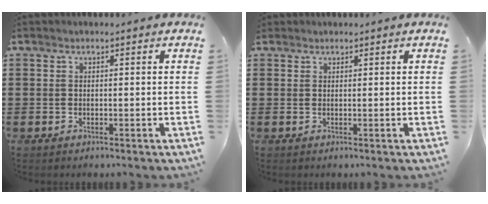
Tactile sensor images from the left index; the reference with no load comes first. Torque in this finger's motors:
{"motor_torque": [0.53, -0.65, 0.02, 0.00]}